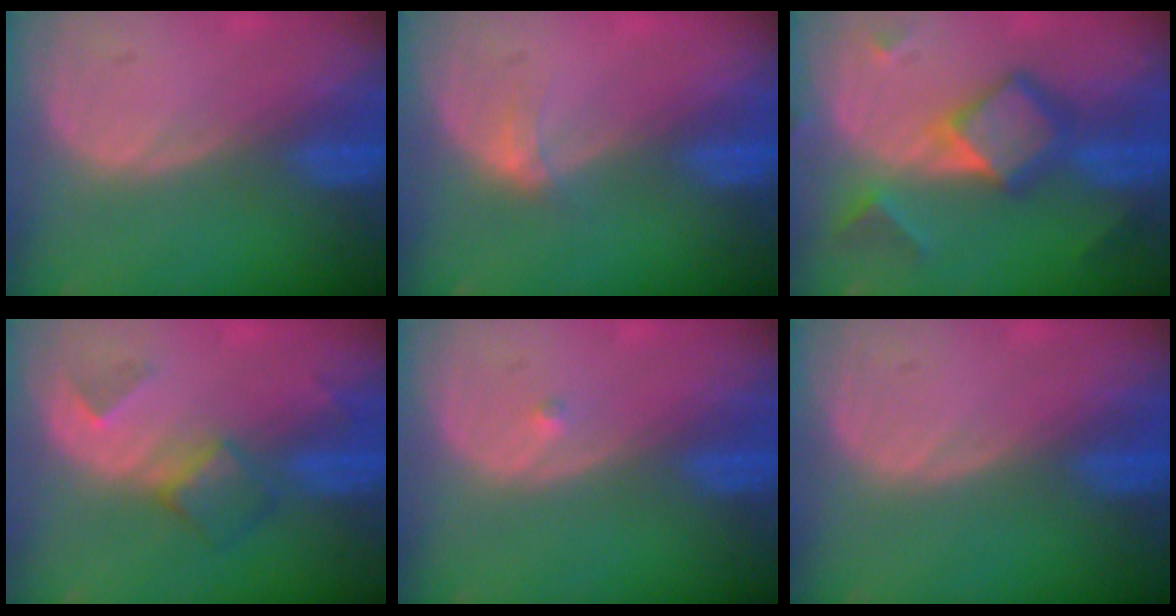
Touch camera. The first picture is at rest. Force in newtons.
{"total": 1.6, "press": 1.3, "slide": 1.0}
{"total": 7.7, "press": 7.7, "slide": 0.7}
{"total": 4.9, "press": 4.4, "slide": 2.1}
{"total": 0.5, "press": 0.4, "slide": 0.3}
{"total": 0.0}